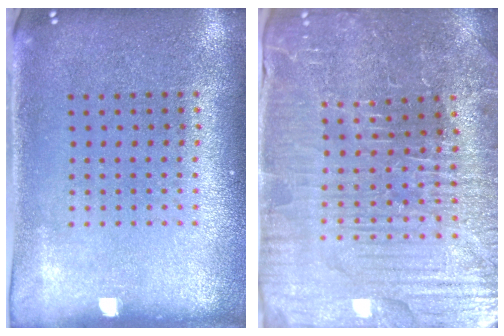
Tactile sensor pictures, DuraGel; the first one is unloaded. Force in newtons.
{"total": 4.2, "press": 4.2, "slide": 0.7}